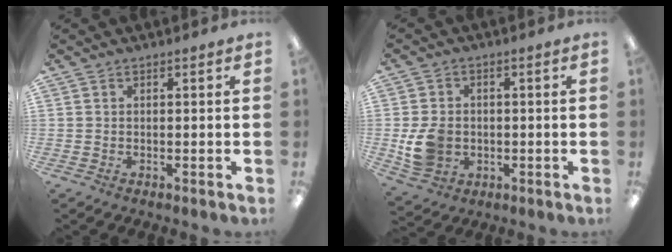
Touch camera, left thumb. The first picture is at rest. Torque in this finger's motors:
{"motor_torque": [-0.72, 0.98, 0.74, -0.69, 0.05]}